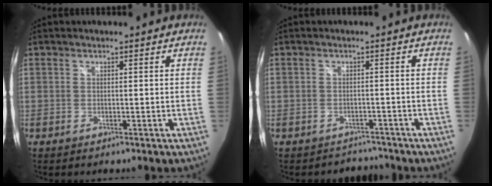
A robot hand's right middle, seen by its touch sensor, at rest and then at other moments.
{"total": 3.0, "force": [-2.8, 0.9, -0.7], "torque": [0.013, 0.014, -0.044]}